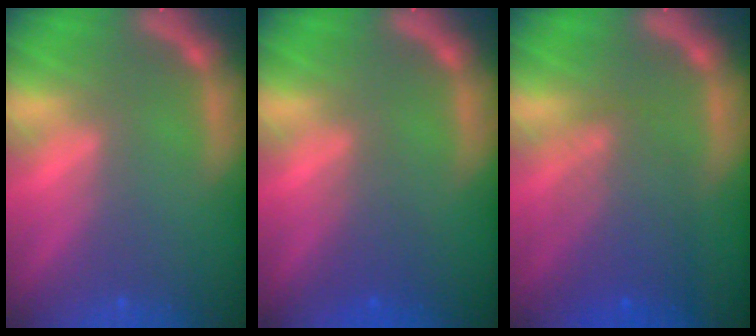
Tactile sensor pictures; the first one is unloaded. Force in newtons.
{"total": 1.9}
{"total": 5.6}